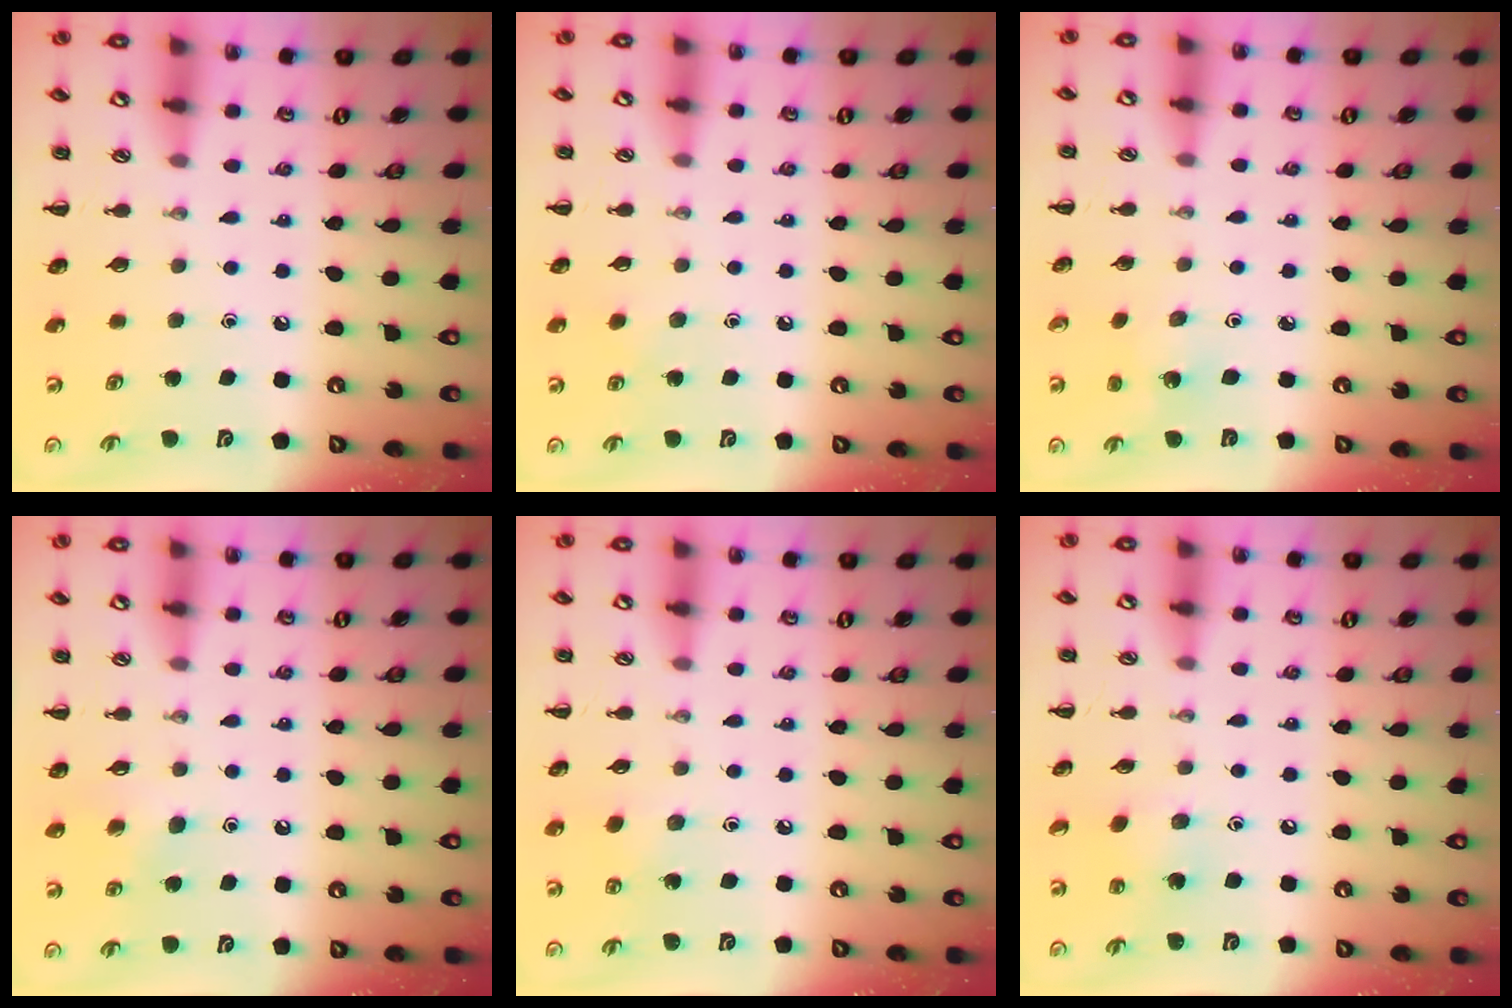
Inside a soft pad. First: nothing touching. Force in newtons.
{"total": 3.7, "press": 3.5, "slide": 1.0}
{"total": 1.4, "press": 1.2, "slide": 0.6}
{"total": 4.9, "press": 4.7, "slide": 1.3}
{"total": 2.4, "press": 2.3, "slide": 0.6}
{"total": 3.6, "press": 3.5, "slide": 0.9}